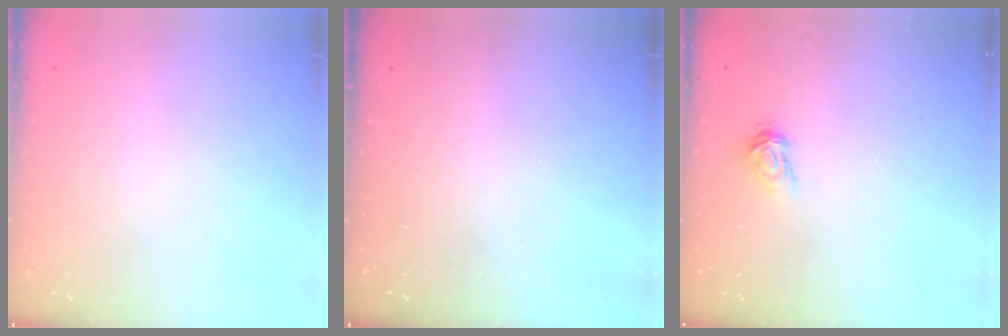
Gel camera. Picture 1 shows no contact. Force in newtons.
{"total": 0.0}
{"total": 3.4, "press": 3.4, "slide": 0.2}